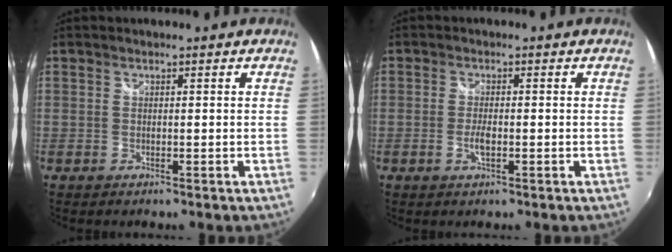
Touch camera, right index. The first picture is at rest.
{"total": 2.5, "force": [-0.7, 0.8, 2.2], "torque": [-0.046, -0.004, -0.014]}